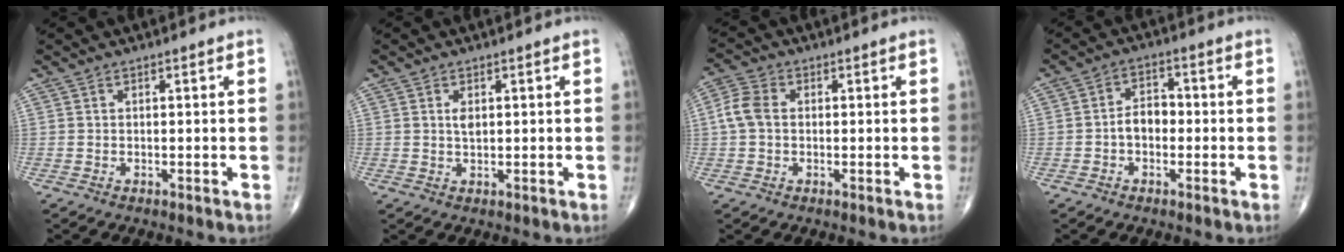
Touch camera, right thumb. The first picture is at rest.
{"total": 1.9, "force": [0.5, 1.0, 1.5], "torque": [-0.025, -0.003, 0.011]}
{"total": 5.2, "force": [0.2, 3.8, 3.6], "torque": [-0.082, 0.017, -0.003]}
{"total": 4.8, "force": [-1.0, 3.3, 3.4], "torque": [-0.039, 0.023, -0.027]}